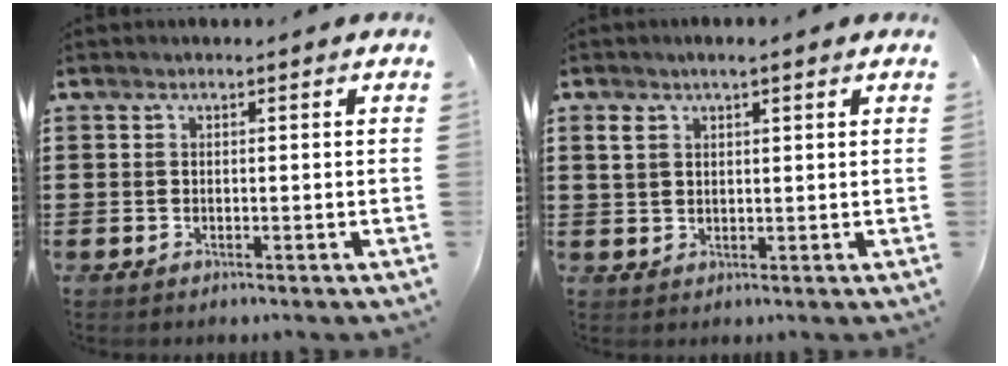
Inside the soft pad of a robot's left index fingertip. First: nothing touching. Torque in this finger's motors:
{"motor_torque": [1.11, -0.13, 0.21, 0.09]}